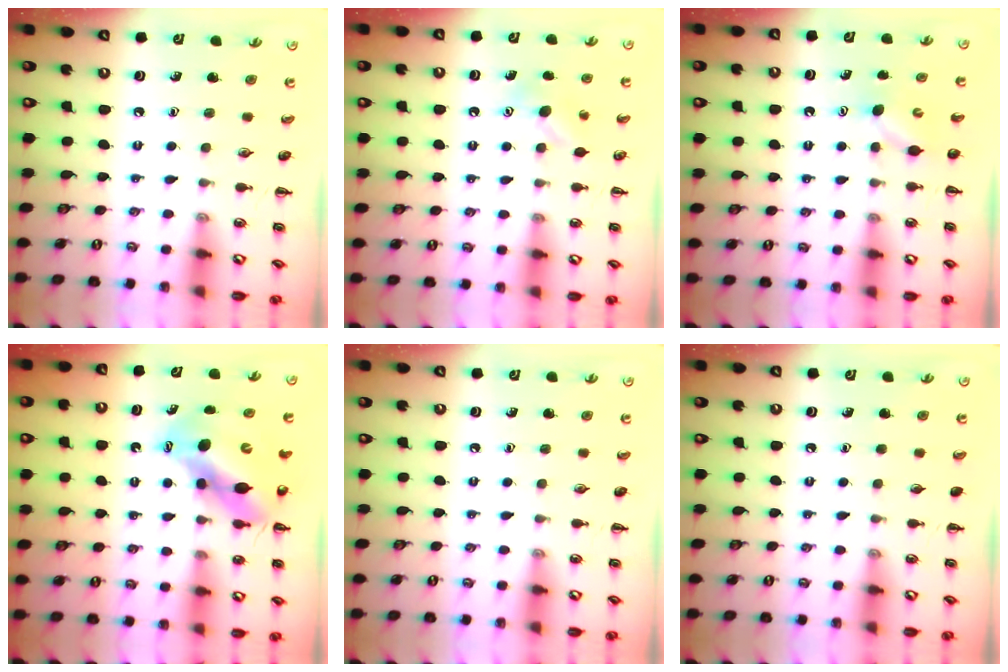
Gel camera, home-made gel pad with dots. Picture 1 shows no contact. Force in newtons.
{"total": 5.1, "press": 4.9, "slide": 1.4}
{"total": 4.3, "press": 4.2, "slide": 1.1}
{"total": 10.9, "press": 10.6, "slide": 2.7}
{"total": 0.0}
{"total": 0.0}